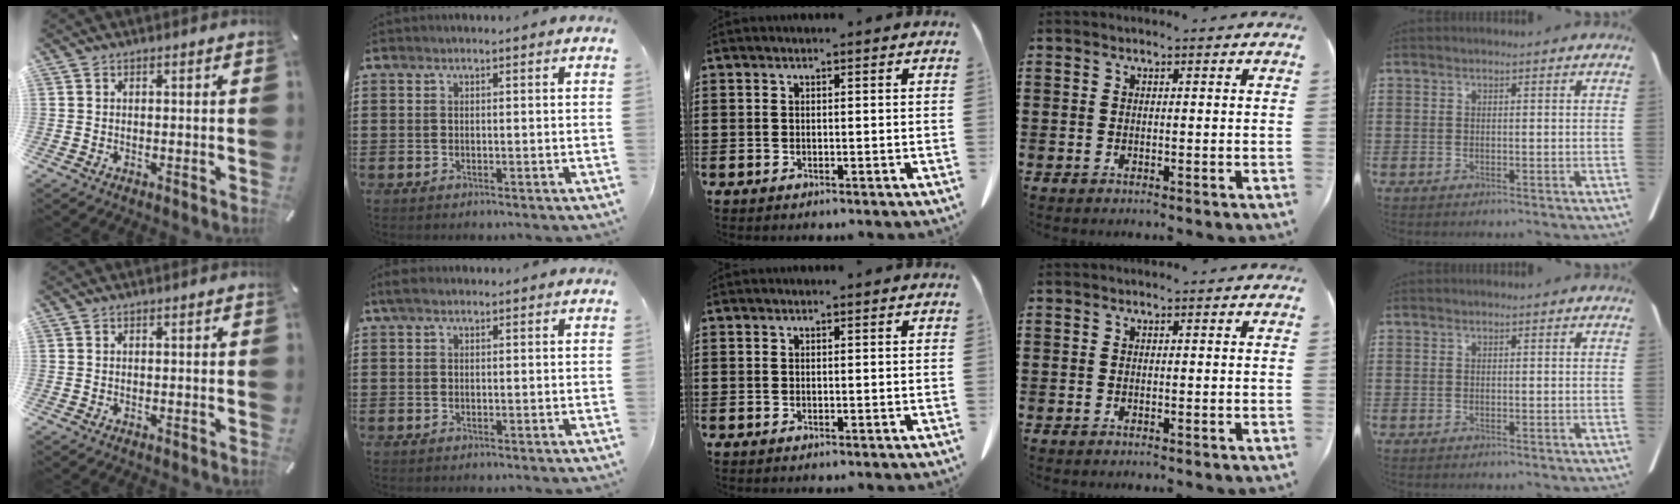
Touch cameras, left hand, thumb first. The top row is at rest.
{"index": {"total": 1.2, "force": [0.4, 0.6, 0.9], "torque": [-0.020, 0.004, 0.007]}}